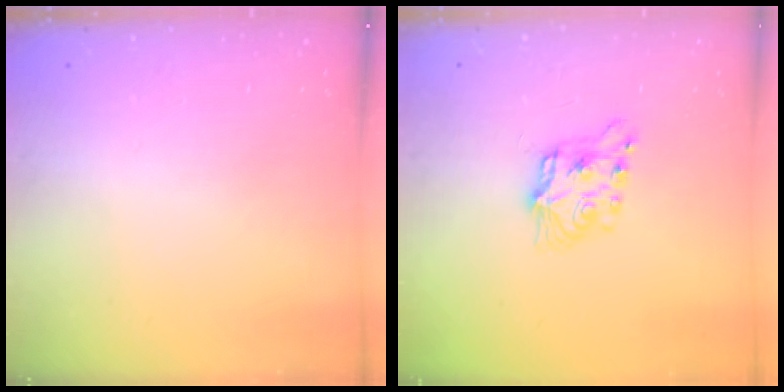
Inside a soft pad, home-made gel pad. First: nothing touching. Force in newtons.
{"total": 8.1, "press": 8.1, "slide": 0.5}